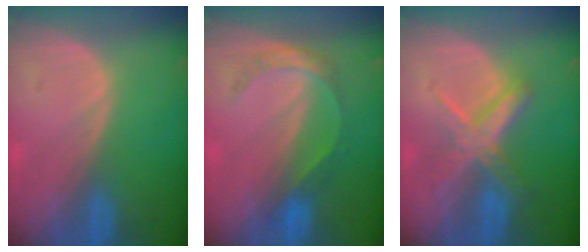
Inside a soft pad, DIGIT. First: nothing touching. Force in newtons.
{"total": 4.4, "press": 4.4, "slide": 0.5}
{"total": 7.0, "press": 6.1, "slide": 3.4}